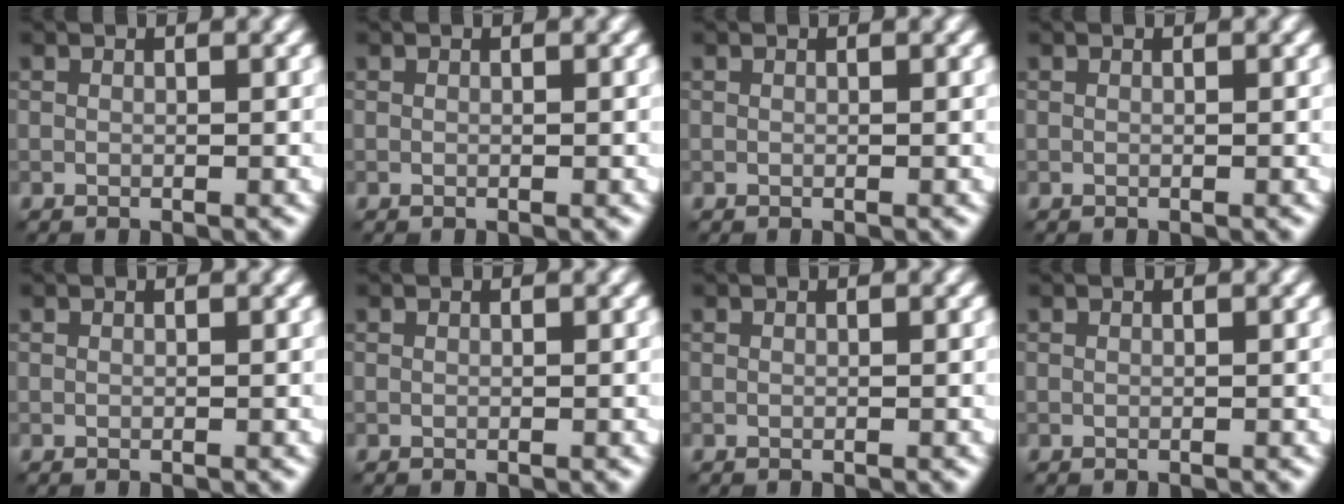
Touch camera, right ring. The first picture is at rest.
{"total": 0.0}
{"total": 0.0}
{"total": 0.0}
{"total": 0.0}
{"total": 0.0}
{"total": 0.0}
{"total": 0.0}